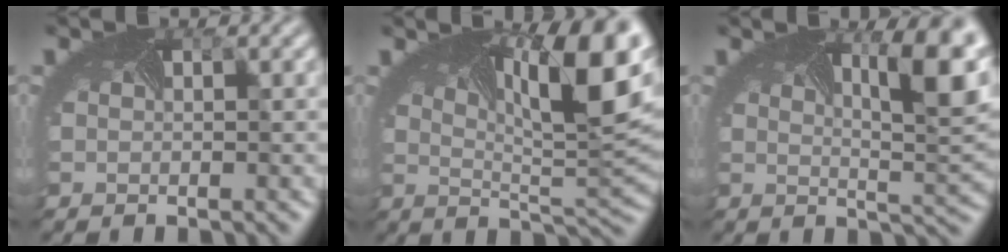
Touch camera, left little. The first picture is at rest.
{"total": 14.4, "force": [4.3, 4.9, 12.8], "torque": [-0.189, 0.016, 0.082]}
{"total": 11.0, "force": [3.0, 4.0, 9.8], "torque": [-0.127, 0.008, 0.046]}